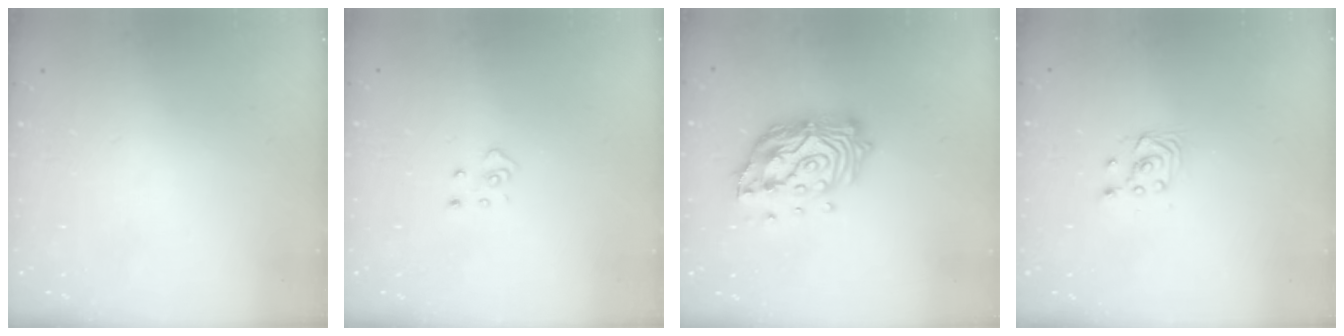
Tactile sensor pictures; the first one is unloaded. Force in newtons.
{"total": 3.9, "press": 3.9, "slide": 0.2}
{"total": 15.8, "press": 15.6, "slide": 2.1}
{"total": 2.9, "press": 2.6, "slide": 1.3}